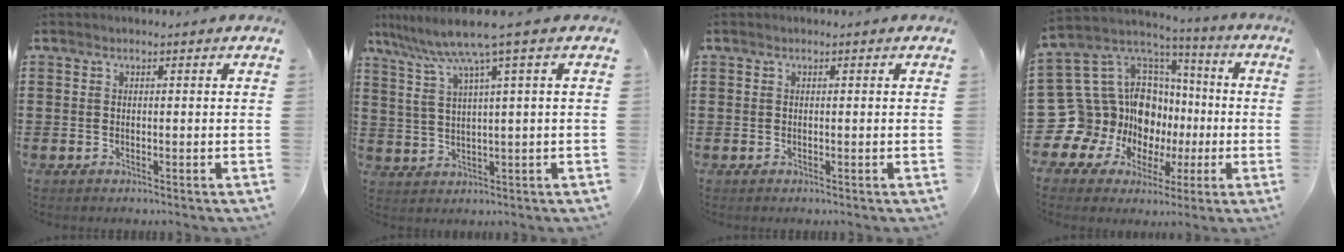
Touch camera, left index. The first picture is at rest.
{"total": 7.0, "force": [3.9, -0.1, 5.8], "torque": [-0.134, -0.022, 0.060]}
{"total": 0.0}
{"total": 16.2, "force": [-3.7, 14.8, 5.7], "torque": [-0.168, -0.016, -0.028]}